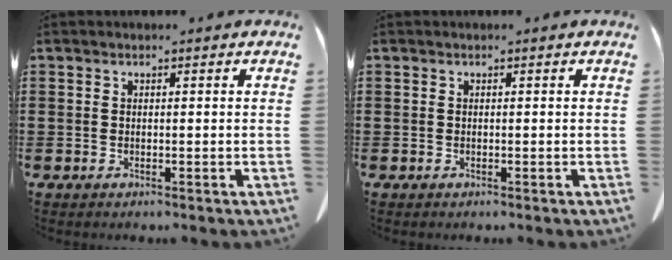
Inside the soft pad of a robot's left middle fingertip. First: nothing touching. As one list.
[{"total": 0.0}]